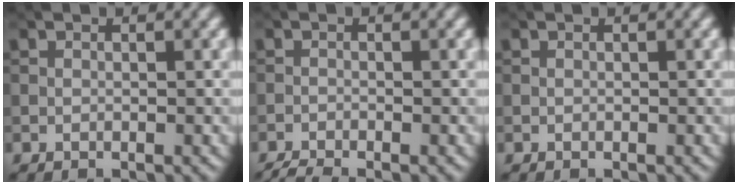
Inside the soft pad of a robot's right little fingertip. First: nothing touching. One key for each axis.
{"total": 1.6, "fx": -1.5, "fy": 0.1, "fz": 0.6, "tx": -0.013, "ty": -0.006, "tz": -0.036}
{"total": 0.0}